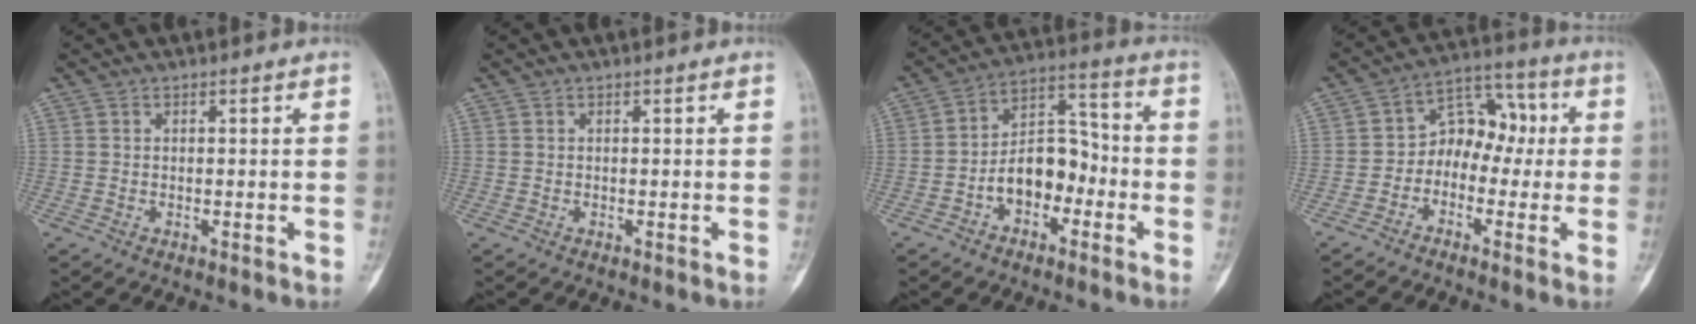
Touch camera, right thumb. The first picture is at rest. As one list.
[{"total": 0.0}, {"total": 10.9, "force": [-3.6, 7.2, 7.4], "torque": [-0.096, 0.054, -0.071]}, {"total": 9.4, "force": [-1.0, 7.1, 6.1], "torque": [-0.052, 0.045, -0.034]}]